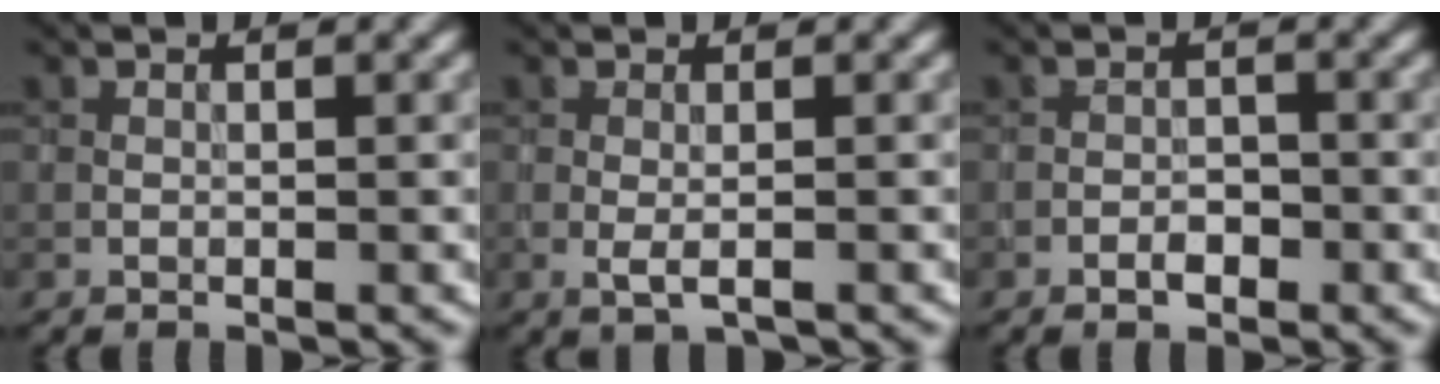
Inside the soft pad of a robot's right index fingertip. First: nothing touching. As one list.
[{"total": 1.3, "force": [-0.3, 0.2, 1.2], "torque": [-0.026, 0.000, -0.006]}, {"total": 1.4, "force": [-0.9, 0.8, 0.8], "torque": [-0.010, 0.003, -0.017]}]